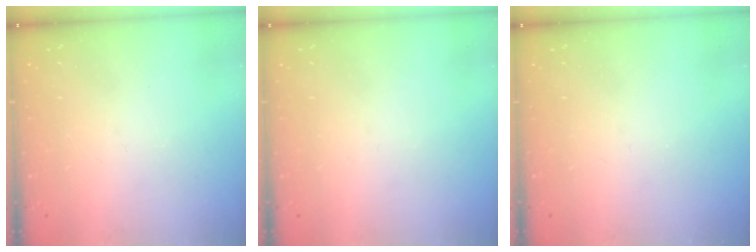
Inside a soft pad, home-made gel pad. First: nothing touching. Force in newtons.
{"total": 0.0}
{"total": 0.0}